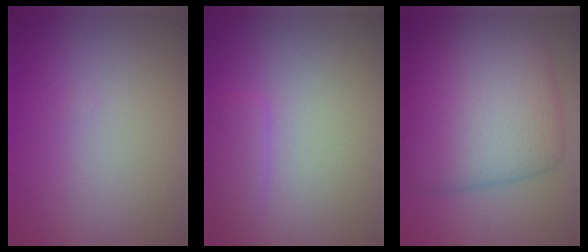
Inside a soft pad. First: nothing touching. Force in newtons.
{"total": 1.8, "press": 1.8, "slide": 0.2}
{"total": 11.1, "press": 11.1, "slide": 0.3}